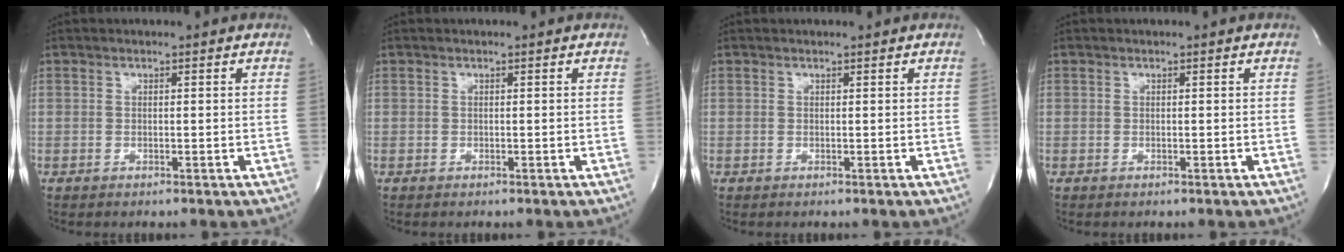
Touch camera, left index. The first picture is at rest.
{"total": 0.0}
{"total": 0.5, "force": [0.5, 0.0, 0.2], "torque": [-0.006, 0.007, 0.009]}
{"total": 0.0}